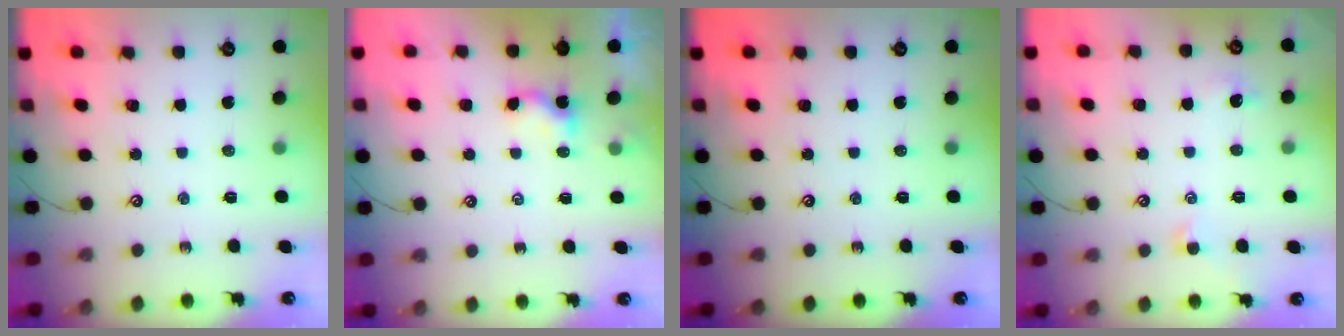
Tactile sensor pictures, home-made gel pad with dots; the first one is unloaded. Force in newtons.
{"total": 2.2, "press": 2.1, "slide": 0.5}
{"total": 0.0}
{"total": 1.5, "press": 1.4, "slide": 0.5}